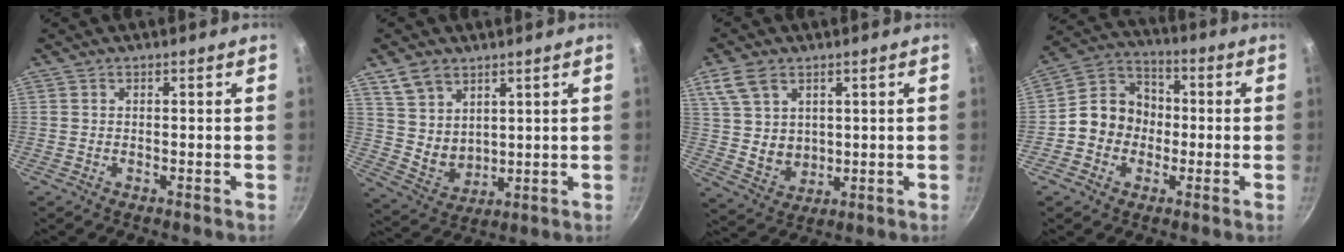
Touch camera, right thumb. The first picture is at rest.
{"total": 8.8, "force": [5.0, 6.0, 4.1], "torque": [-0.051, -0.019, 0.111]}
{"total": 9.2, "force": [4.0, 6.6, 5.0], "torque": [-0.078, -0.016, 0.090]}
{"total": 10.7, "force": [-1.5, 9.4, 4.9], "torque": [-0.042, 0.033, -0.045]}